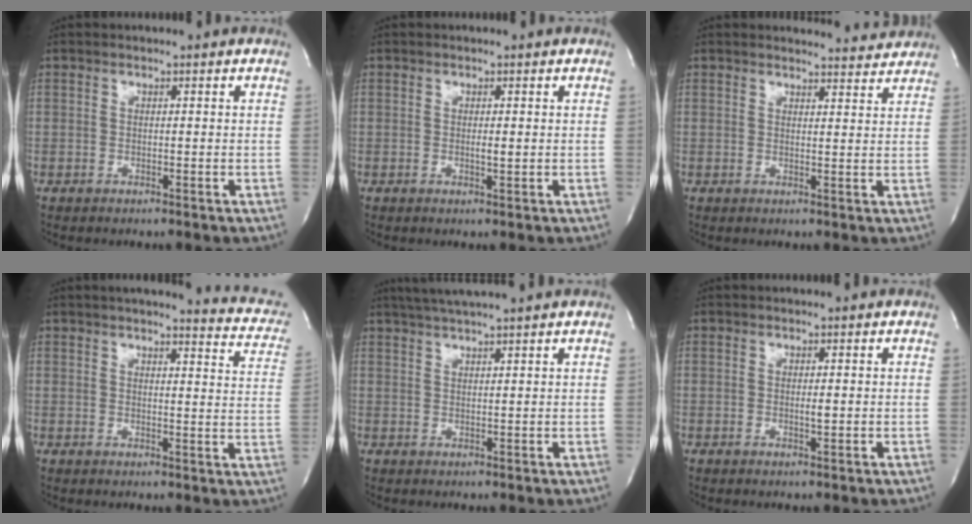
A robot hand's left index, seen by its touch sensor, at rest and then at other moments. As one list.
[{"total": 1.1, "force": [-0.7, 0.0, 0.8], "torque": [-0.018, -0.007, -0.011]}, {"total": 4.5, "force": [4.5, 0.4, -0.2], "torque": [0.000, -0.013, 0.040]}, {"total": 12.2, "force": [10.3, 2.3, 6.1], "torque": [-0.058, -0.023, 0.091]}, {"total": 6.5, "force": [5.4, -1.0, 3.5], "torque": [-0.059, 0.019, 0.083]}, {"total": 1.0, "force": [-0.7, 0.0, 0.6], "torque": [-0.015, -0.007, -0.011]}]